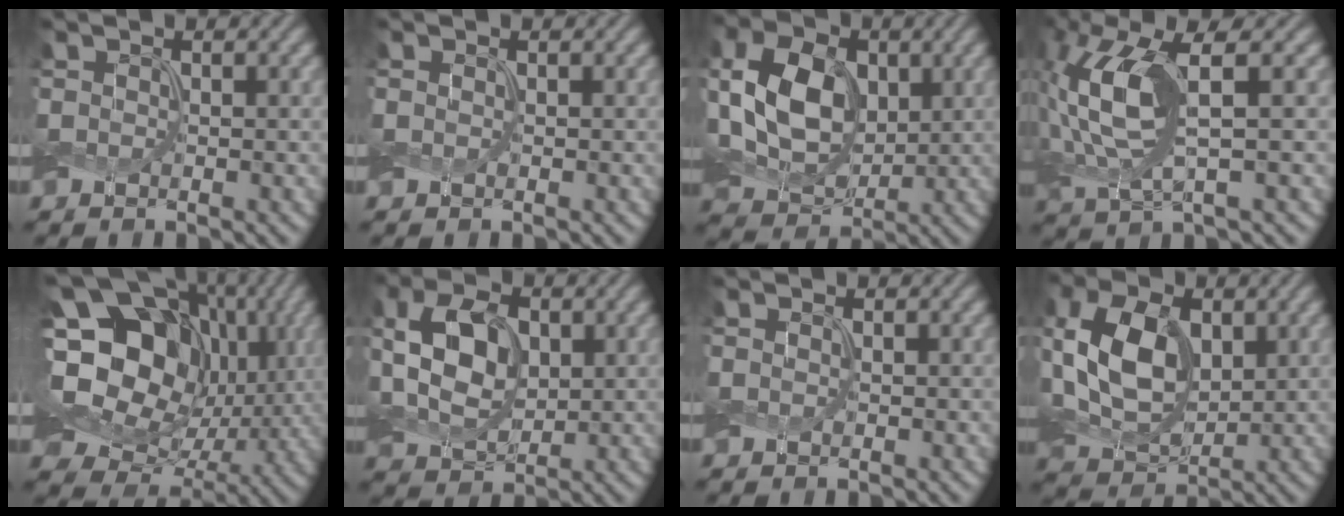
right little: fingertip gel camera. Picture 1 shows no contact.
{"total": 0.0}
{"total": 8.4, "force": [0.1, 6.0, 5.8], "torque": [-0.140, 0.000, -0.002]}
{"total": 8.1, "force": [0.6, 3.1, 7.4], "torque": [-0.185, -0.001, 0.016]}
{"total": 17.5, "force": [1.1, 14.2, 10.1], "torque": [-0.198, 0.013, 0.020]}
{"total": 7.0, "force": [0.0, 4.7, 5.2], "torque": [-0.121, 0.007, -0.004]}
{"total": 0.0}
{"total": 9.0, "force": [0.5, 6.0, 6.7], "torque": [-0.170, 0.003, 0.007]}